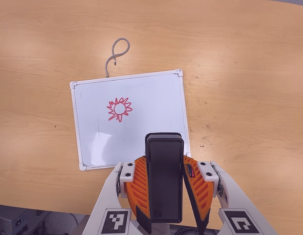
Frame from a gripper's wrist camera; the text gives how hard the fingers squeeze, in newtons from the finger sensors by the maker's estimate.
{"total": 6.8, "left": 5.5, "right": 8.2}